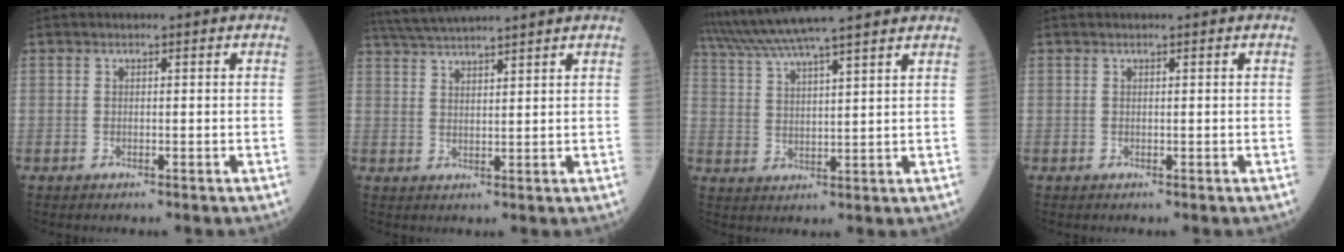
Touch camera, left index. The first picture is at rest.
{"total": 8.5, "force": [7.8, -0.7, 3.5], "torque": [-0.068, 0.035, 0.131]}
{"total": 15.2, "force": [13.3, 0.2, 7.3], "torque": [-0.138, 0.039, 0.208]}
{"total": 0.0}